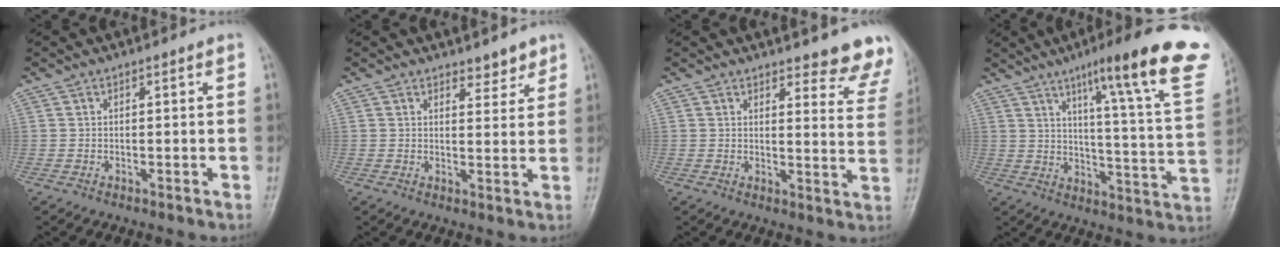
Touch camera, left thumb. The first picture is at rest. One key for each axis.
{"total": 3.3, "fx": 2.8, "fy": 1.5, "fz": 1.1, "tx": 0.005, "ty": -0.020, "tz": 0.040}
{"total": 10.7, "fx": 9.9, "fy": 2.5, "fz": 3.4, "tx": 0.005, "ty": -0.071, "tz": 0.090}
{"total": 23.5, "fx": 14.3, "fy": 2.5, "fz": 18.4, "tx": -0.234, "ty": -0.060, "tz": 0.188}